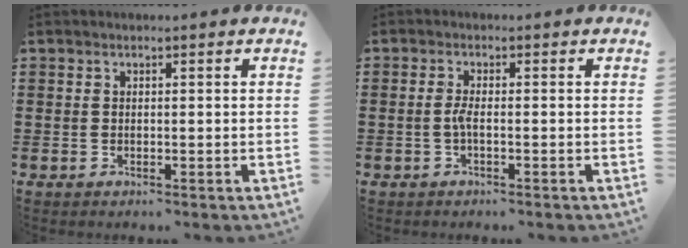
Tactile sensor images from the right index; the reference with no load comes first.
{"total": 2.0, "force": [-0.6, 0.1, 1.9], "torque": [-0.045, -0.004, -0.014]}